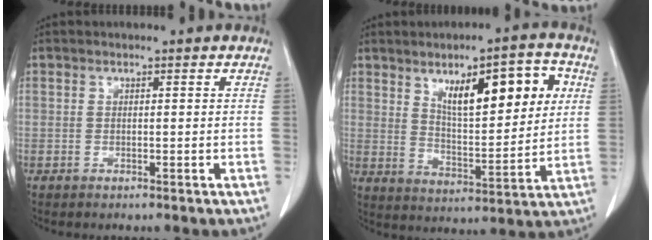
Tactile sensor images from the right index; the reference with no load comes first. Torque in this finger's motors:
{"motor_torque": [1.15, 0.99, 0.32, 0.14]}